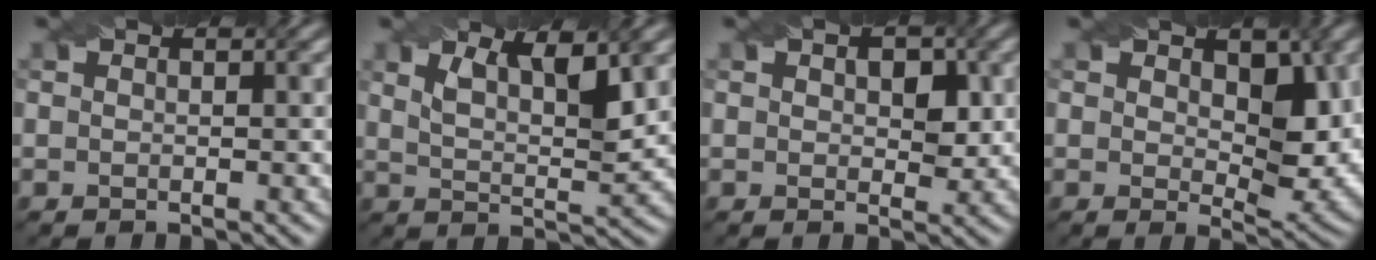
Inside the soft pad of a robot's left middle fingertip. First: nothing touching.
{"total": 5.0, "force": [2.9, 1.5, 3.9], "torque": [-0.065, -0.001, 0.044]}
{"total": 3.4, "force": [1.0, 2.0, 2.6], "torque": [-0.029, -0.003, 0.019]}
{"total": 5.4, "force": [1.3, 3.0, 4.3], "torque": [-0.063, -0.018, 0.029]}